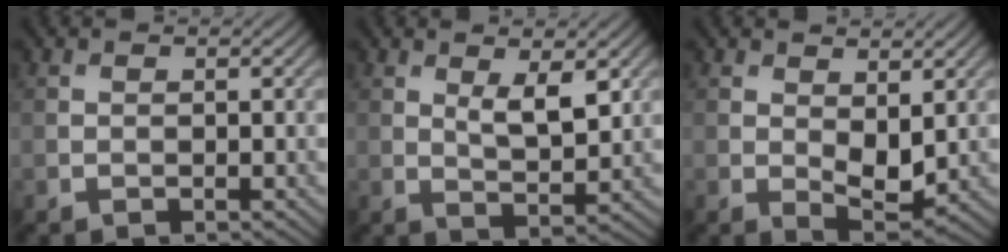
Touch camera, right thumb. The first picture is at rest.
{"total": 4.5, "force": [1.9, 1.5, 3.8], "torque": [-0.078, -0.010, 0.038]}
{"total": 4.2, "force": [0.7, 2.2, 3.5], "torque": [-0.066, -0.010, 0.018]}